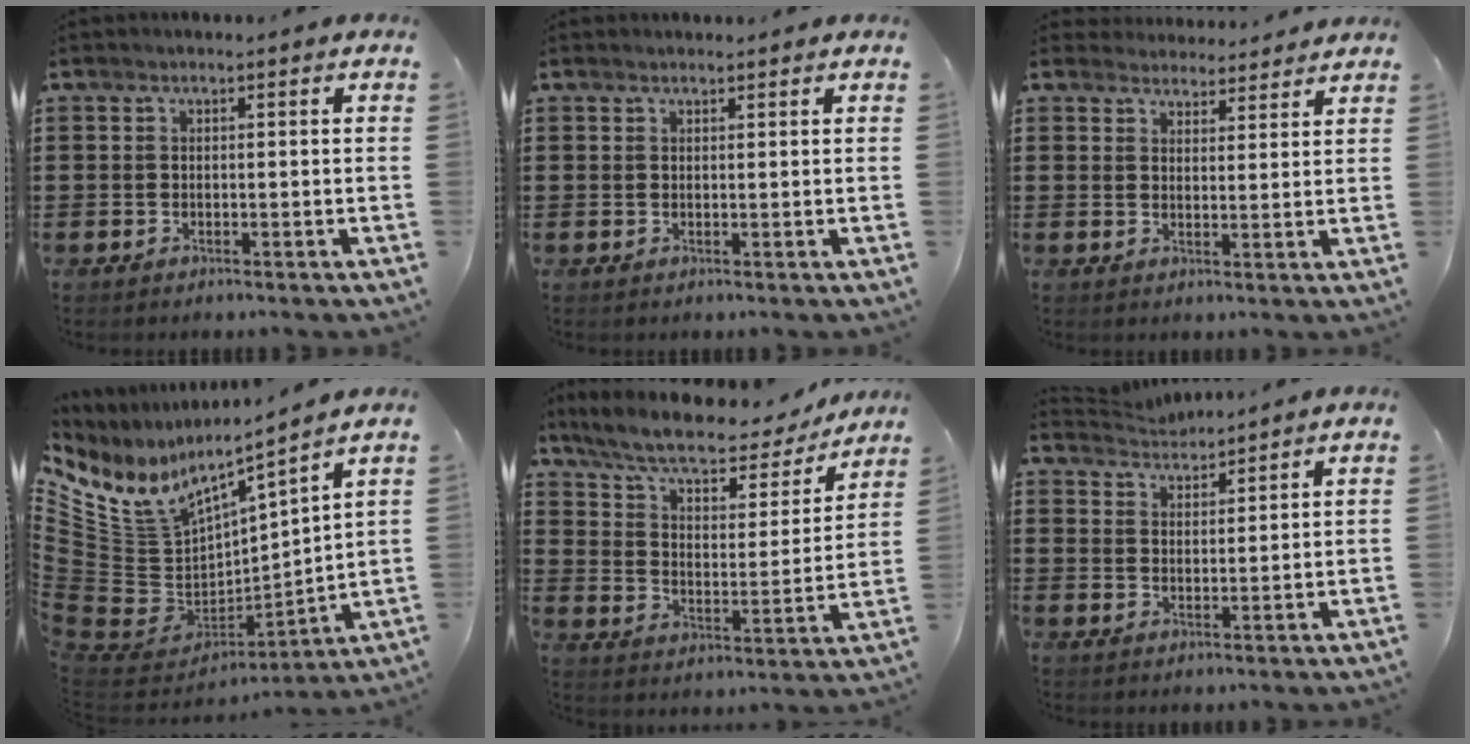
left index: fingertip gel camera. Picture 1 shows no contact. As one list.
[{"total": 0.9, "force": [0.9, 0.2, 0.1], "torque": [-0.004, 0.000, 0.017]}, {"total": 3.5, "force": [3.4, 0.7, 0.1], "torque": [-0.015, -0.010, 0.065]}, {"total": 8.0, "force": [4.9, 5.3, 3.4], "torque": [-0.123, -0.064, 0.086]}, {"total": 8.3, "force": [6.9, 2.0, 4.1], "torque": [-0.109, -0.034, 0.118]}, {"total": 3.3, "force": [3.3, 0.2, -0.3], "torque": [-0.007, -0.016, 0.059]}]